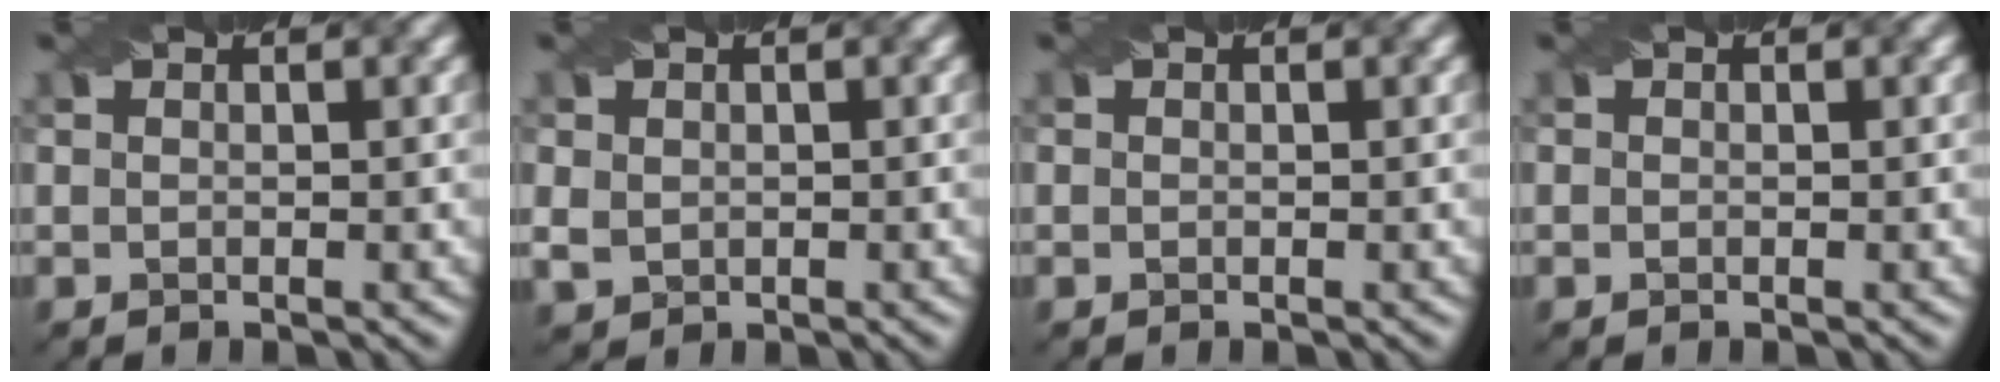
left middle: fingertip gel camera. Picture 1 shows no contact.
{"total": 0.7, "force": [-0.4, 0.2, -0.6], "torque": [-0.009, -0.006, 0.025]}
{"total": 1.1, "force": [-0.5, -0.6, -0.7], "torque": [0.000, -0.009, 0.012]}
{"total": 1.4, "force": [-0.8, -0.7, -0.9], "torque": [-0.001, -0.005, 0.012]}